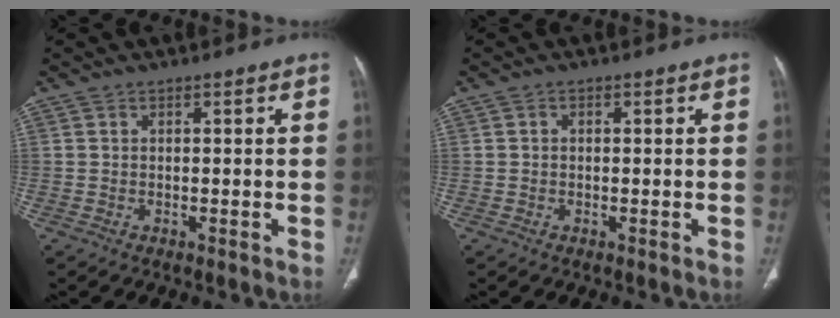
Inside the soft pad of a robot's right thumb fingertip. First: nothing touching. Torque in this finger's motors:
{"motor_torque": [-0.46, 0.31, 0.02, 0.21, 0.04]}